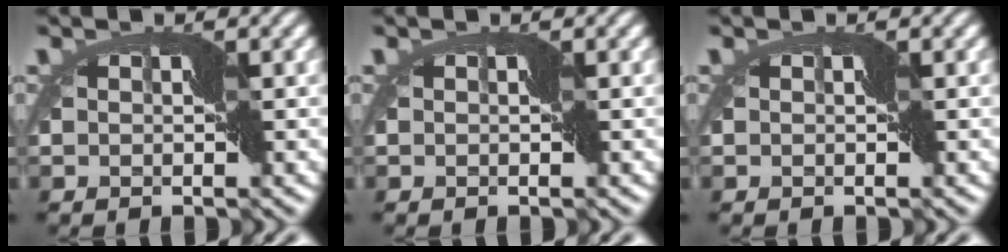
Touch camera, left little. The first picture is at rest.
{"total": 0.0}
{"total": 0.0}